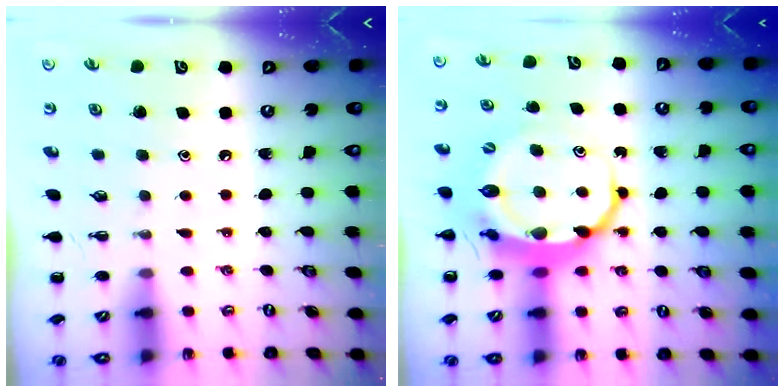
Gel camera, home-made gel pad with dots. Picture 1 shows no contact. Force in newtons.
{"total": 8.5, "press": 8.4, "slide": 1.6}